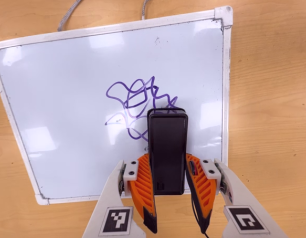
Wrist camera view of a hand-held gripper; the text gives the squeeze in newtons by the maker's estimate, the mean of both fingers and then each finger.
{"total": 4.8, "left": 3.4, "right": 6.2}